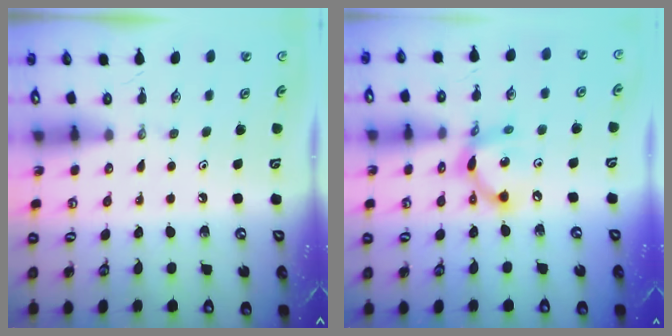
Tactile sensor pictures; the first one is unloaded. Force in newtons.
{"total": 11.9, "press": 11.9, "slide": 0.7}